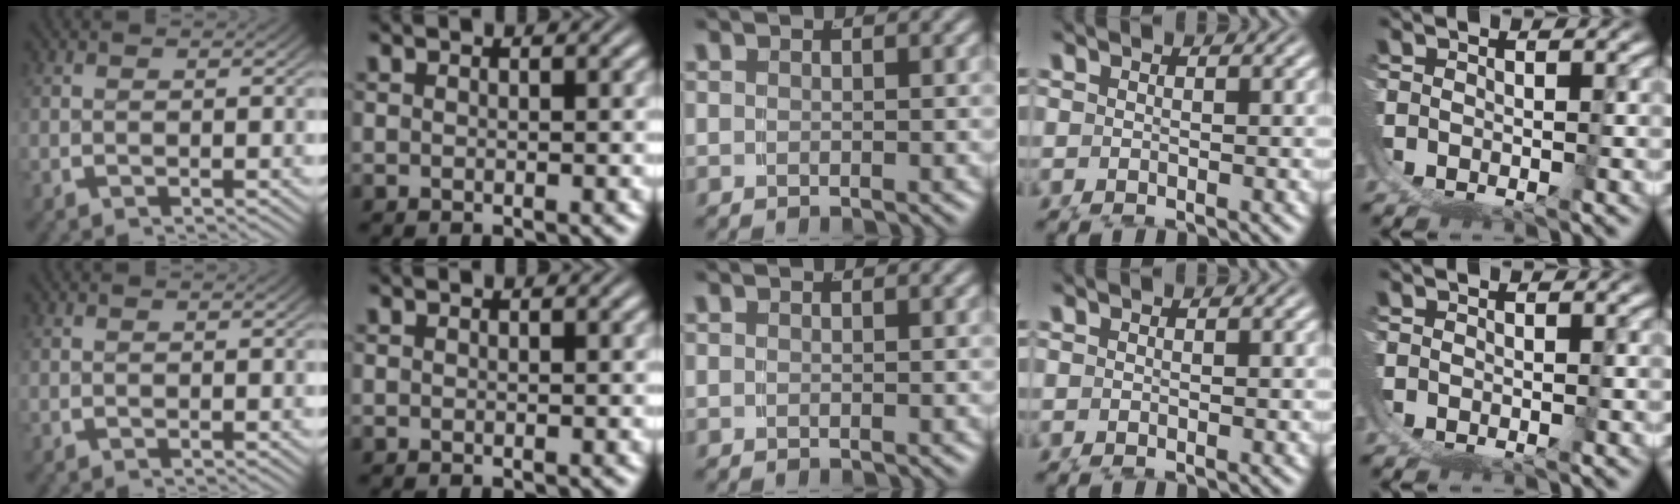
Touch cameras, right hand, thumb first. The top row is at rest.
{}